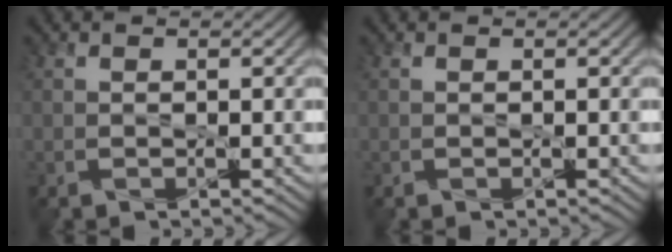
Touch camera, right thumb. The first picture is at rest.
{"total": 0.0}